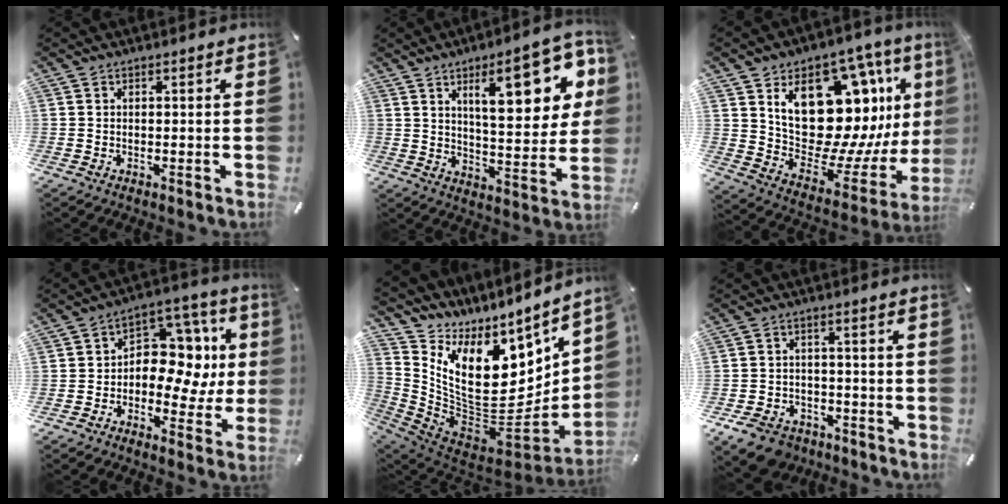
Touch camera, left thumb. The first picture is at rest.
{"total": 20.1, "force": [8.3, 7.6, 16.7], "torque": [-0.233, -0.028, 0.124]}
{"total": 23.5, "force": [8.5, 15.4, 15.6], "torque": [-0.235, -0.072, 0.171]}
{"total": 12.1, "force": [-0.3, 9.2, 7.9], "torque": [-0.101, -0.009, -0.002]}
{"total": 18.3, "force": [4.5, 12.9, 12.2], "torque": [-0.228, -0.087, 0.088]}
{"total": 8.2, "force": [-5.6, 5.2, 2.9], "torque": [-0.061, 0.035, -0.104]}